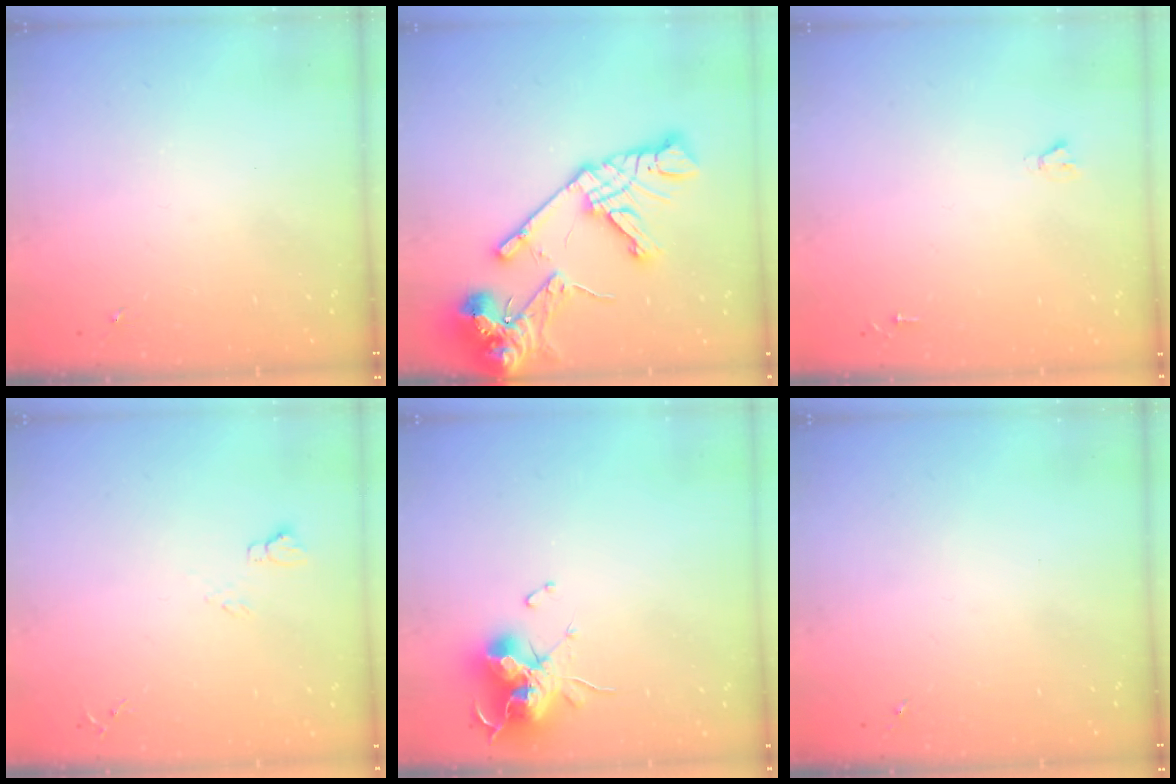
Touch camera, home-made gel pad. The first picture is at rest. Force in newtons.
{"total": 22.2, "press": 22.0, "slide": 2.9}
{"total": 1.6, "press": 1.6, "slide": 0.2}
{"total": 5.8, "press": 5.8, "slide": 0.8}
{"total": 14.9, "press": 14.9, "slide": 0.9}
{"total": 0.0}